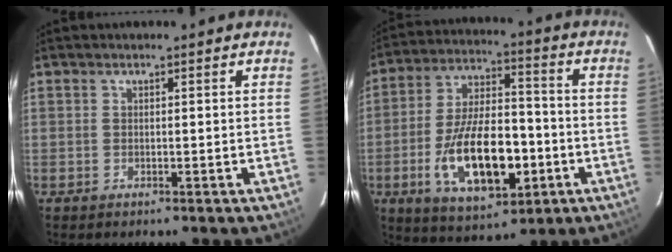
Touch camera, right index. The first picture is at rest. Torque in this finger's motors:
{"motor_torque": [0.63, -0.27, 1.05, 0.21]}